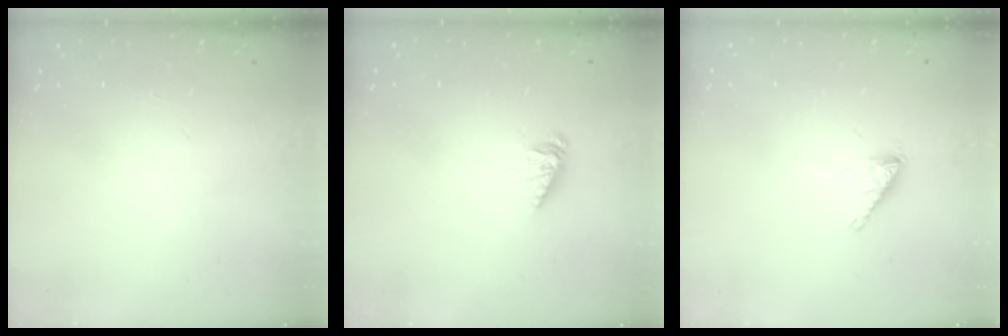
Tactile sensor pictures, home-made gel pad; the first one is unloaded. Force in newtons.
{"total": 2.8, "press": 2.8, "slide": 0.4}
{"total": 1.6, "press": 1.6, "slide": 0.2}